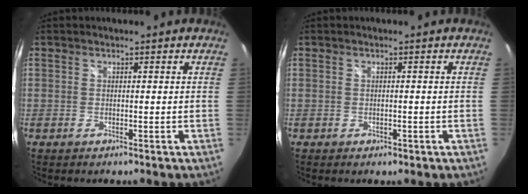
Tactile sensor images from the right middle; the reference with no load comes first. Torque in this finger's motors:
{"motor_torque": [-0.37, -0.35, 0.03, -0.01]}